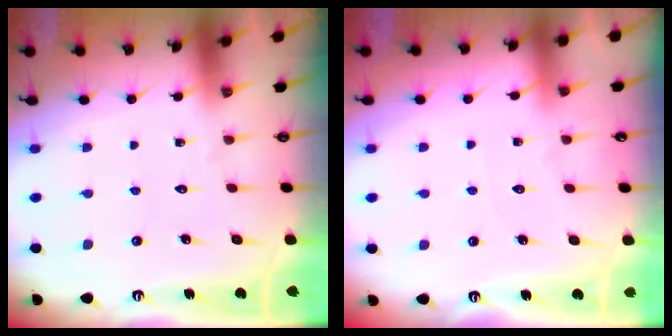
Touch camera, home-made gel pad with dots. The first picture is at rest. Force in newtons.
{"total": 2.3, "press": 2.3, "slide": 0.4}